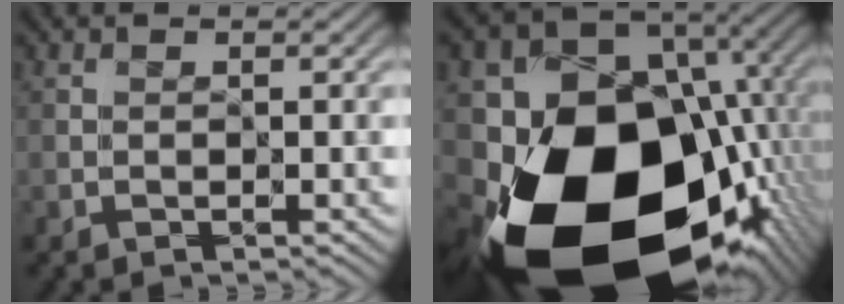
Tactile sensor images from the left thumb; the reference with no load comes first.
{"total": 21.6, "force": [-5.8, 15.7, 13.6], "torque": [-0.297, -0.075, -0.053]}